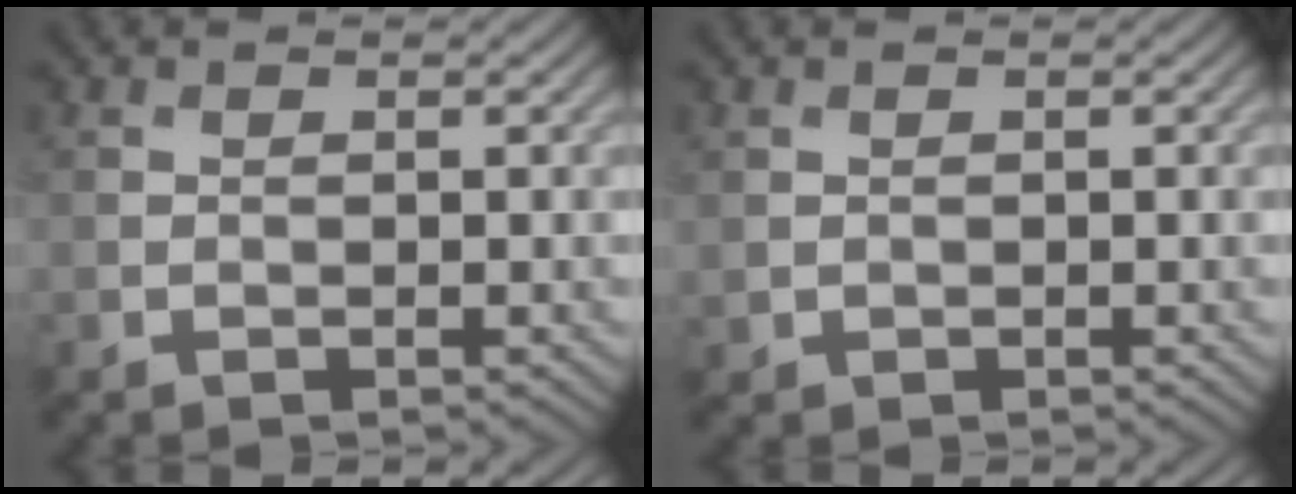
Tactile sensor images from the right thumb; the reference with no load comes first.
{"total": 0.6, "force": [0.2, 0.6, 0.1], "torque": [-0.004, -0.004, 0.008]}